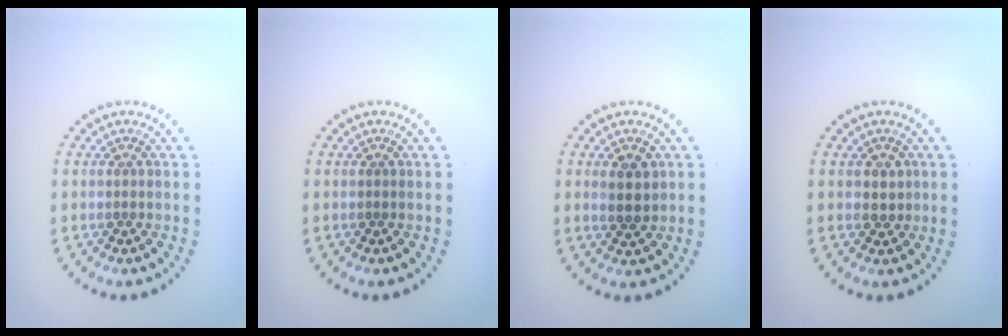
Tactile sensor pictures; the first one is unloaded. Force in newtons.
{"total": 0.0}
{"total": 2.3, "press": 2.2, "slide": 0.6}
{"total": 1.5, "press": 1.4, "slide": 0.7}